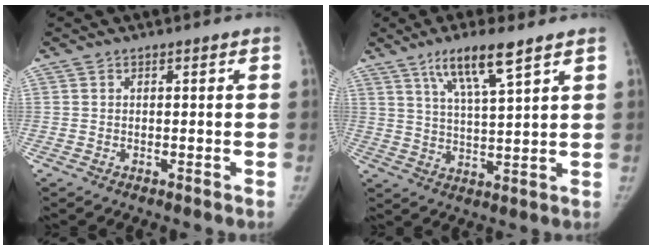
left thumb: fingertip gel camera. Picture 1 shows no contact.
{"total": 9.6, "force": [6.0, 1.2, 7.4], "torque": [-0.131, -0.029, 0.115]}